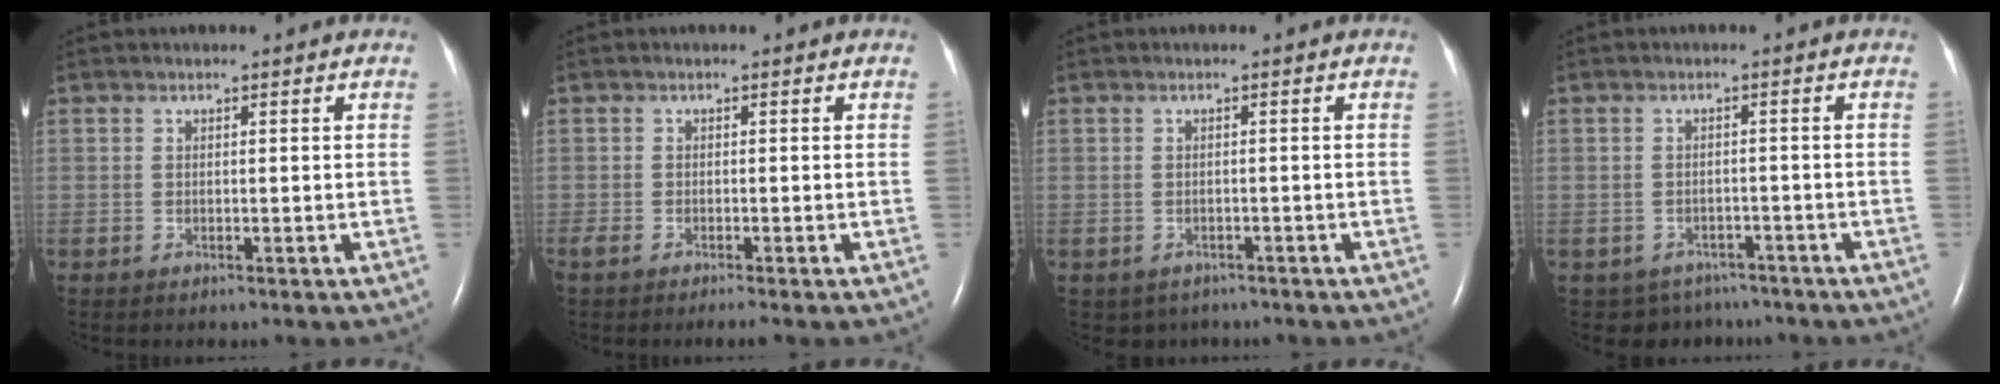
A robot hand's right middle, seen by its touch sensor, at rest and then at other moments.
{"total": 2.0, "force": [-1.5, 0.2, 1.3], "torque": [-0.030, -0.008, -0.029]}
{"total": 2.9, "force": [-2.1, 2.0, 0.3], "torque": [-0.004, 0.007, -0.025]}
{"total": 5.2, "force": [-4.1, 3.2, -0.1], "torque": [0.004, 0.014, -0.051]}